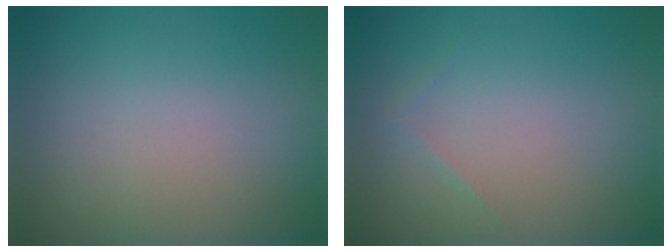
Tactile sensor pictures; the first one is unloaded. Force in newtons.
{"total": 0.5, "press": 0.5, "slide": 0.0}